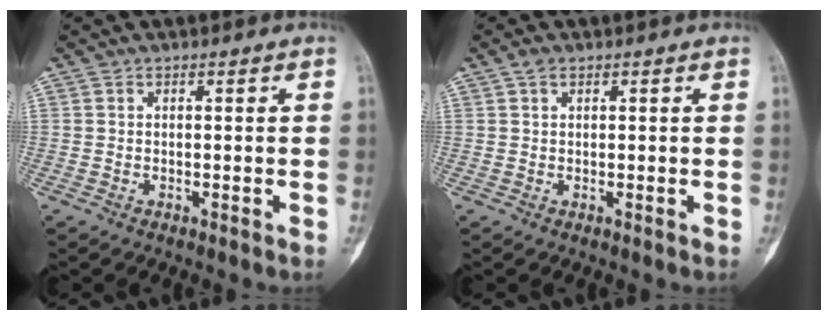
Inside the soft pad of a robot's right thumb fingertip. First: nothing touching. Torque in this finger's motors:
{"motor_torque": [-0.03, 0.03, 0.03, -0.07, 0.05]}